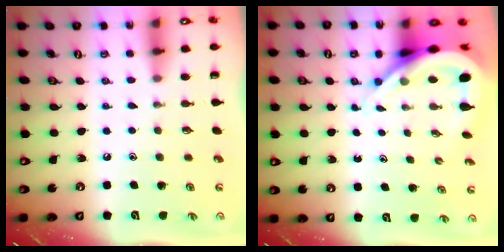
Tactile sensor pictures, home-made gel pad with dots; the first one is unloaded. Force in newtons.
{"total": 9.2, "press": 9.2, "slide": 1.2}